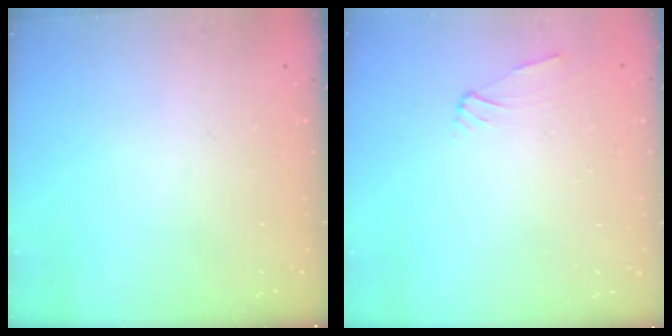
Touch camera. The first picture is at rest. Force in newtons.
{"total": 1.6, "press": 1.5, "slide": 0.5}